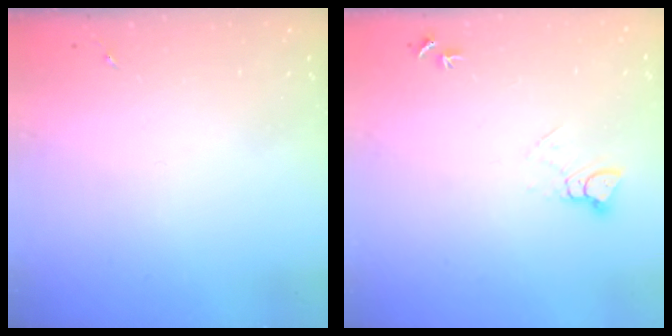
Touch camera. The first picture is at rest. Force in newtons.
{"total": 4.1, "press": 4.1, "slide": 0.3}